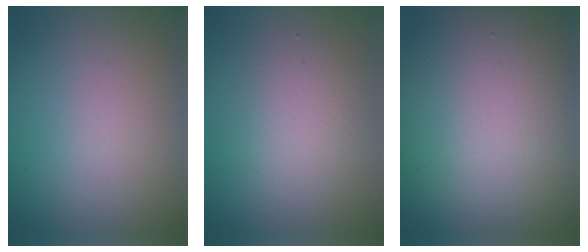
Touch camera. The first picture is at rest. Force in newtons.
{"total": 2.3, "press": 2.3, "slide": 0.0}
{"total": 15.0, "press": 15.0, "slide": 0.9}